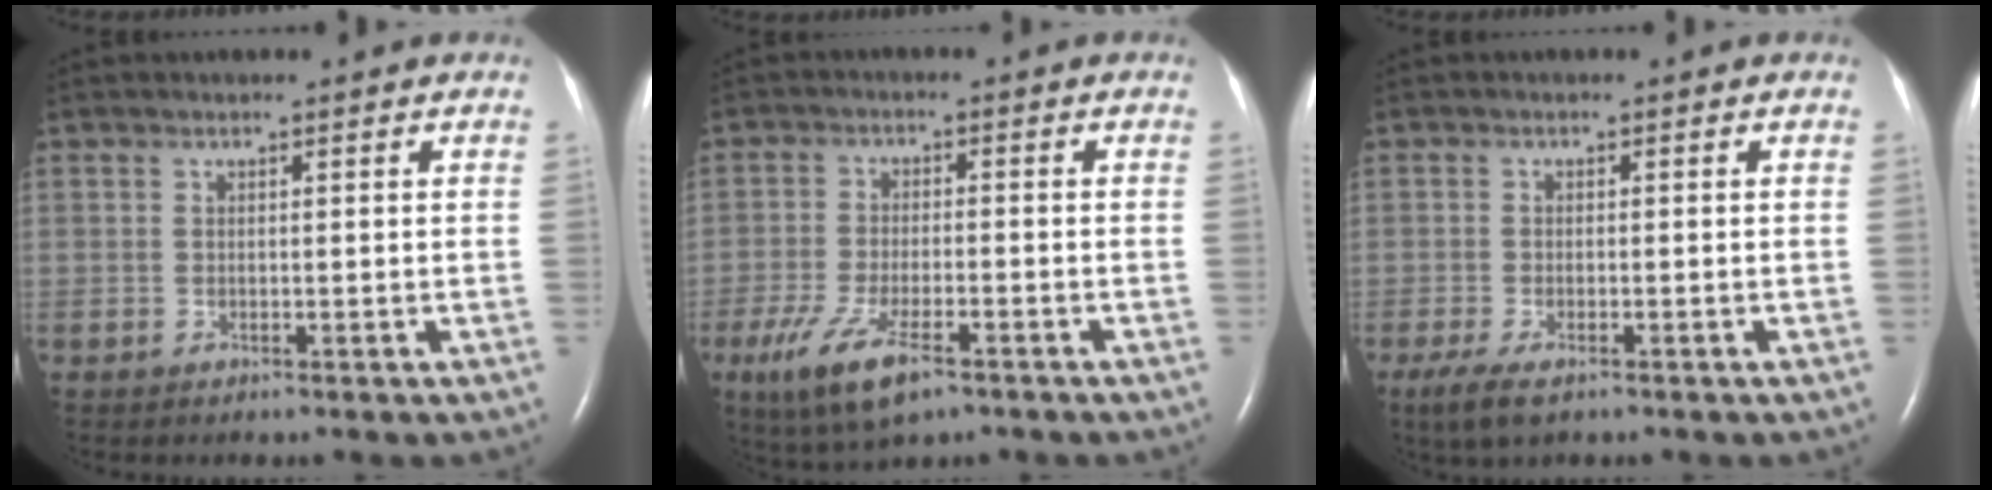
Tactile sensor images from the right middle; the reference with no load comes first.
{"total": 9.2, "force": [-5.2, 2.7, 7.1], "torque": [-0.141, -0.019, -0.087]}
{"total": 4.3, "force": [-2.7, 1.3, 3.0], "torque": [-0.068, -0.011, -0.045]}